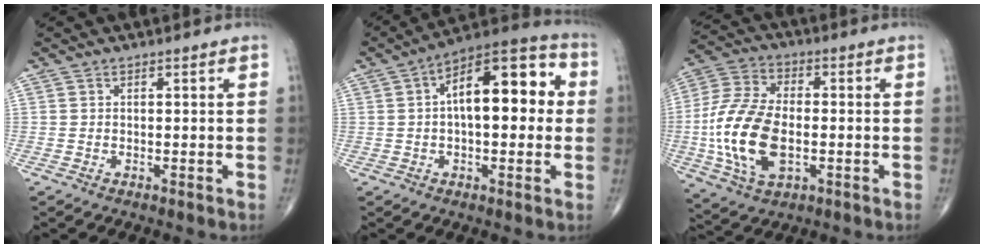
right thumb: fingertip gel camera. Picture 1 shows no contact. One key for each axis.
{"total": 16.3, "fx": 2.2, "fy": 7.5, "fz": 14.3, "tx": -0.188, "ty": 0.038, "tz": 0.022}
{"total": 17.3, "fx": -2.6, "fy": 9.6, "fz": 14.1, "tx": -0.290, "ty": 0.009, "tz": -0.047}